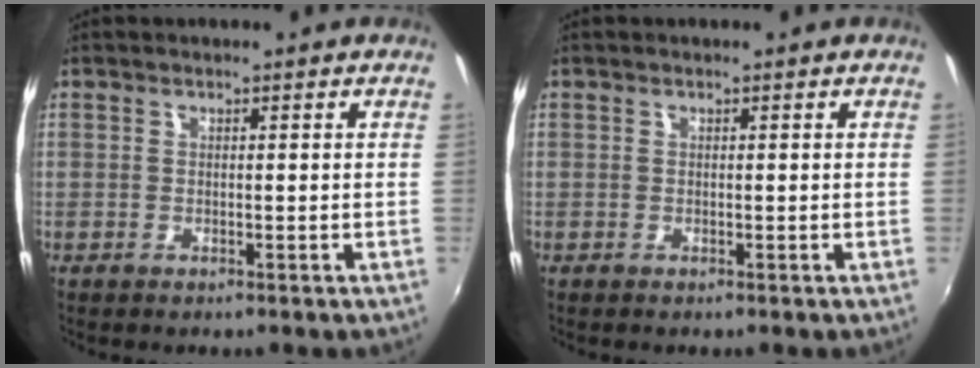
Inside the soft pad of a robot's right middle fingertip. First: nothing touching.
{"total": 0.0}